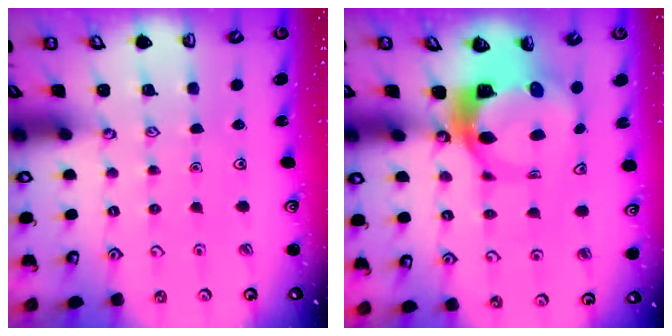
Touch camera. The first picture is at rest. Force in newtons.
{"total": 8.6, "press": 8.5, "slide": 1.1}